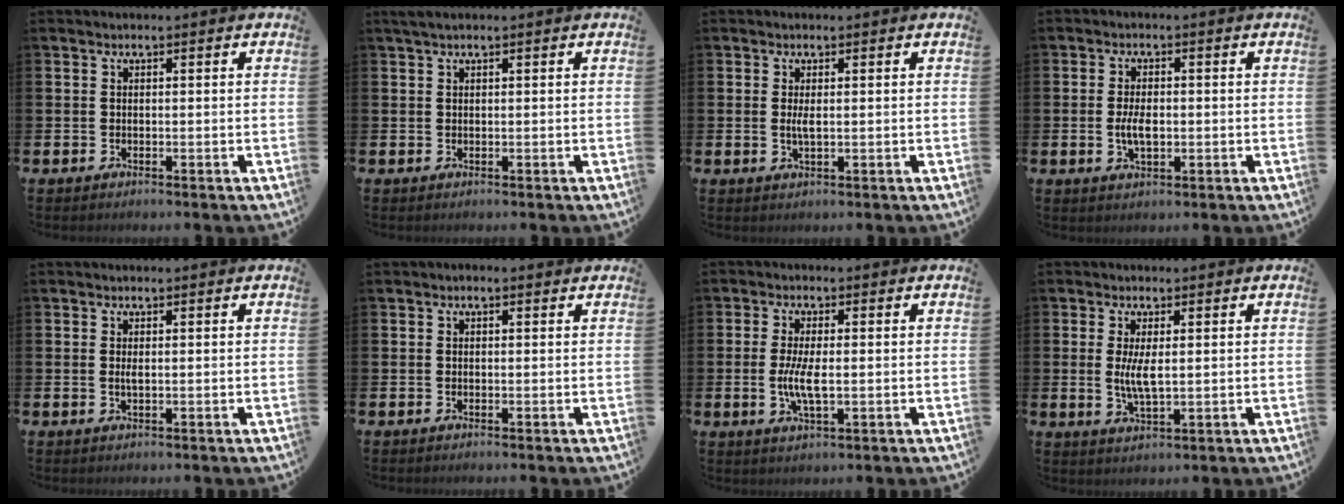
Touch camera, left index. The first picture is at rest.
{"total": 1.1, "force": [0.9, 0.1, 0.7], "torque": [-0.016, 0.004, 0.015]}
{"total": 1.7, "force": [0.3, 0.4, 1.6], "torque": [-0.023, -0.003, 0.002]}
{"total": 3.8, "force": [-0.3, 1.9, 3.2], "torque": [-0.046, -0.001, -0.008]}
{"total": 0.9, "force": [0.2, 0.2, 0.9], "torque": [-0.010, -0.001, 0.001]}
{"total": 0.0}
{"total": 4.5, "force": [-0.3, 1.5, 4.2], "torque": [-0.075, -0.002, -0.009]}
{"total": 4.1, "force": [0.7, 1.3, 3.8], "torque": [-0.068, 0.002, 0.010]}